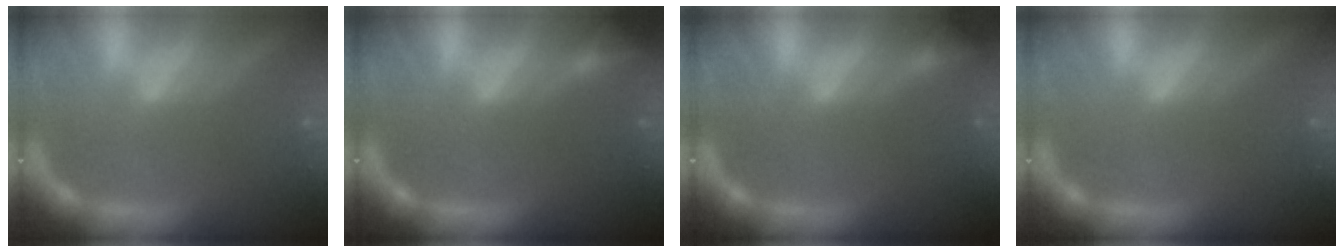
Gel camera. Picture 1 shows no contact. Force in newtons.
{"total": 1.9}
{"total": 1.4}
{"total": 0.0}